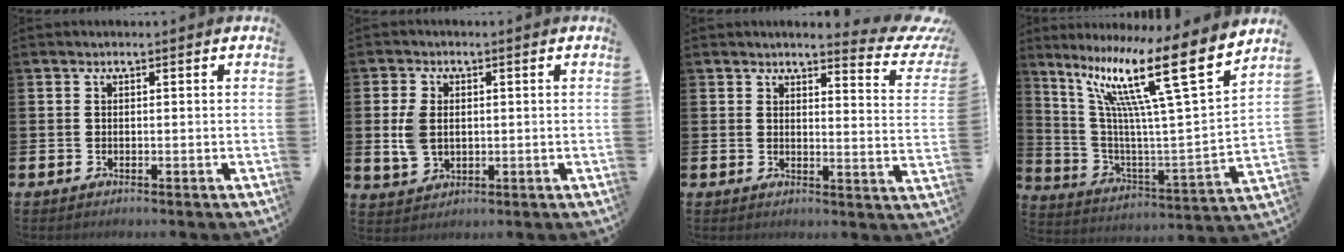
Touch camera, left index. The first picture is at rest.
{"total": 5.0, "force": [0.7, 3.5, 3.5], "torque": [-0.077, 0.012, 0.010]}
{"total": 3.9, "force": [3.7, 0.5, 1.2], "torque": [-0.012, -0.040, 0.055]}
{"total": 16.9, "force": [10.5, 2.4, 13.0], "torque": [-0.260, -0.061, 0.160]}